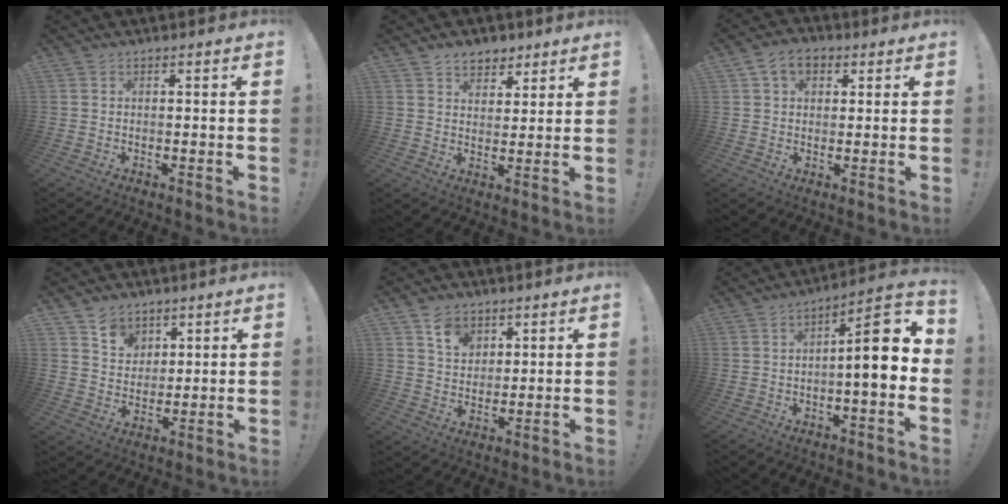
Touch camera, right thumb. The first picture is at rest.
{"total": 6.3, "force": [4.4, 4.3, 1.5], "torque": [-0.015, -0.026, 0.082]}
{"total": 6.9, "force": [2.8, 4.8, 4.1], "torque": [-0.069, 0.006, 0.055]}
{"total": 7.5, "force": [4.9, 5.6, 1.3], "torque": [-0.022, -0.034, 0.096]}
{"total": 7.9, "force": [4.6, 5.9, 2.6], "torque": [-0.032, -0.025, 0.085]}
{"total": 11.6, "force": [0.2, 2.8, 11.3], "torque": [-0.168, -0.004, -0.005]}